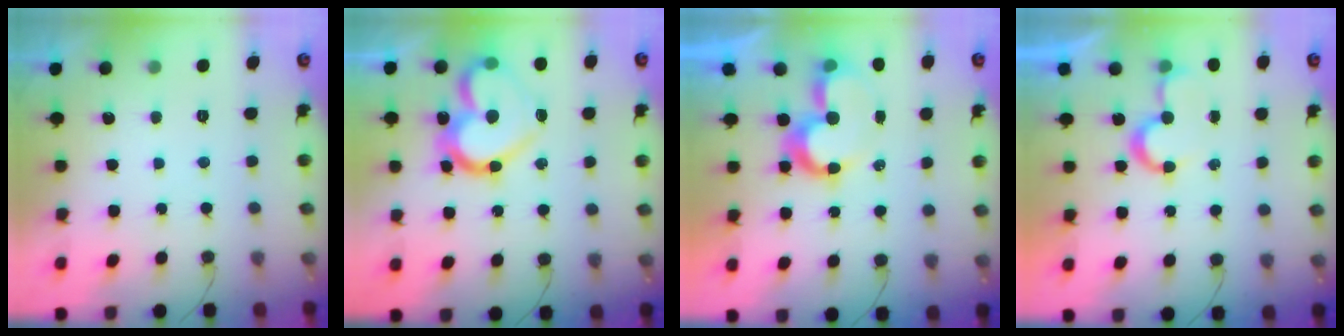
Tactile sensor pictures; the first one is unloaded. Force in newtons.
{"total": 19.0, "press": 19.0, "slide": 1.6}
{"total": 8.8, "press": 8.2, "slide": 3.1}
{"total": 6.2, "press": 6.1, "slide": 0.7}